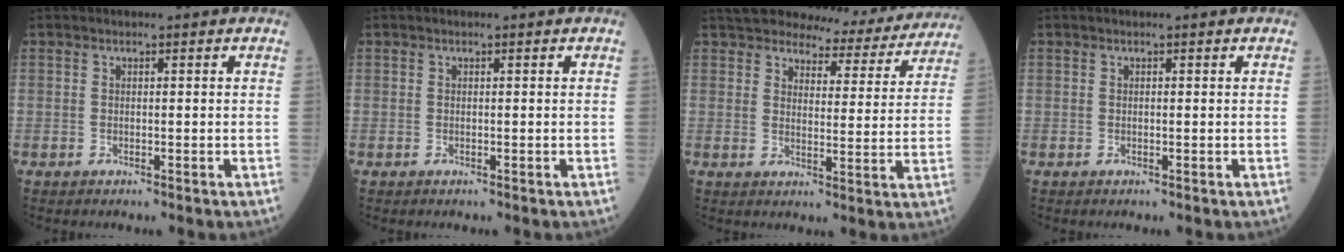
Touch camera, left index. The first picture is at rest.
{"total": 0.0}
{"total": 14.1, "force": [13.2, 3.5, 3.4], "torque": [-0.026, -0.010, 0.148]}
{"total": 0.0}